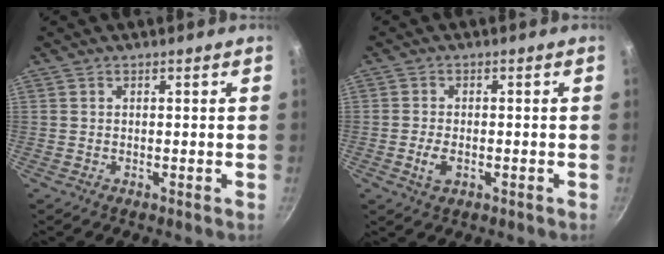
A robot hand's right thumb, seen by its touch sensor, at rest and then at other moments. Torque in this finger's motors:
{"motor_torque": [-0.21, 0.15, -0.30, 0.24, 0.00]}